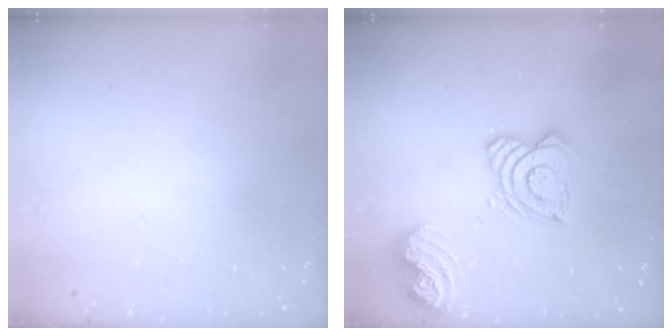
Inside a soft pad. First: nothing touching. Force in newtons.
{"total": 15.7, "press": 15.6, "slide": 1.6}